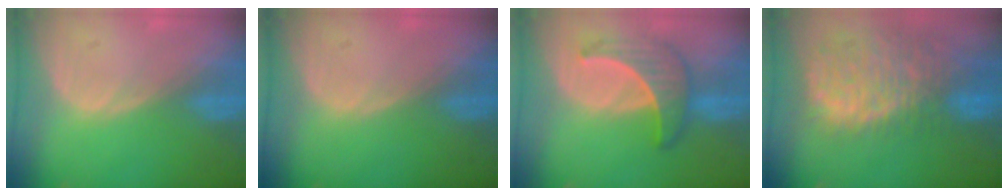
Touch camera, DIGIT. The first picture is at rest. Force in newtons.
{"total": 0.0}
{"total": 6.6, "press": 6.2, "slide": 2.3}
{"total": 13.7, "press": 11.1, "slide": 7.9}